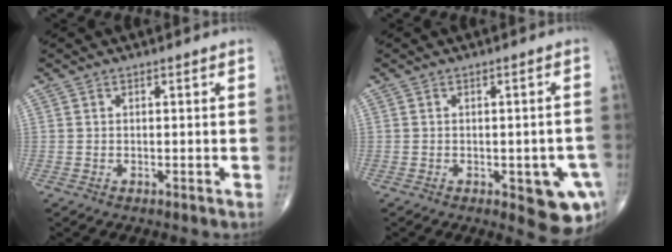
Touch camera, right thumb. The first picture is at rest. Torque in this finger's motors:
{"motor_torque": [1.23, 1.14, 0.65, -1.00, 0.20]}